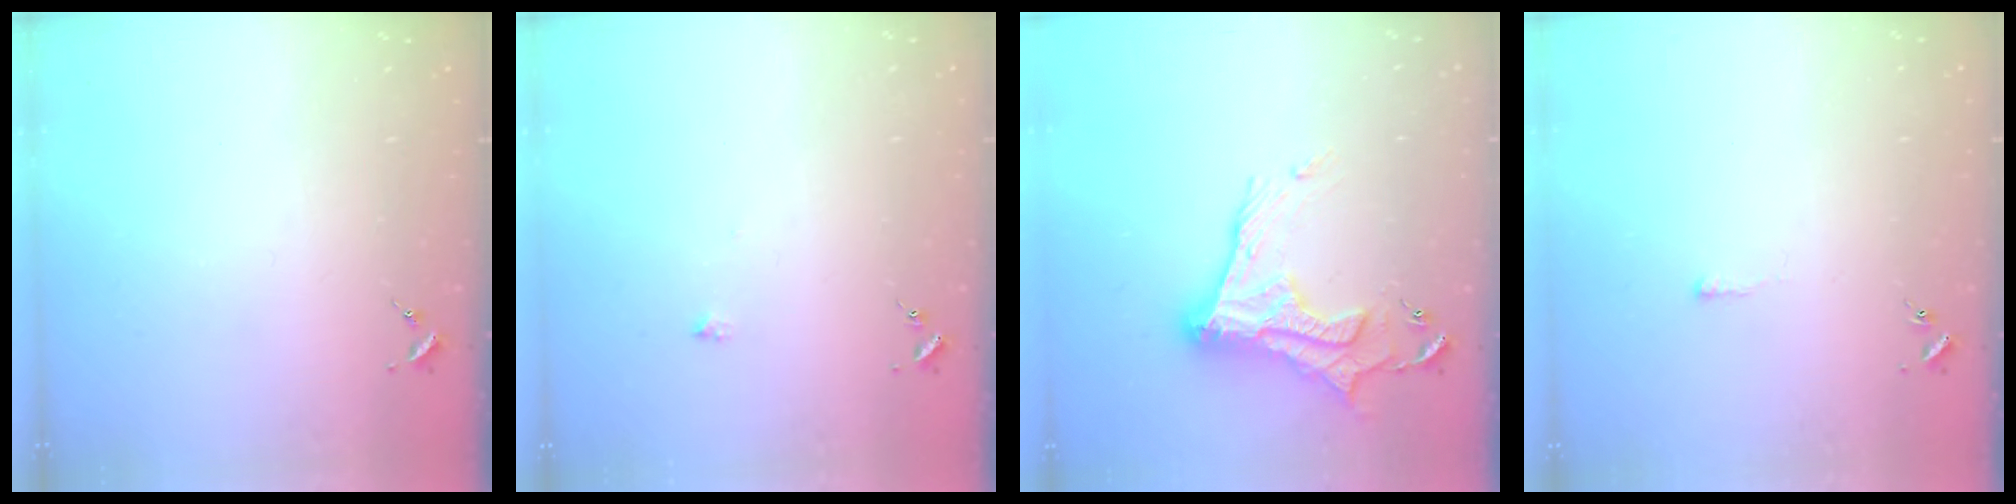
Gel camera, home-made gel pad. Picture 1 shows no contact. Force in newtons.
{"total": 3.8, "press": 3.8, "slide": 0.5}
{"total": 17.8, "press": 17.7, "slide": 1.6}
{"total": 3.2, "press": 3.1, "slide": 0.4}